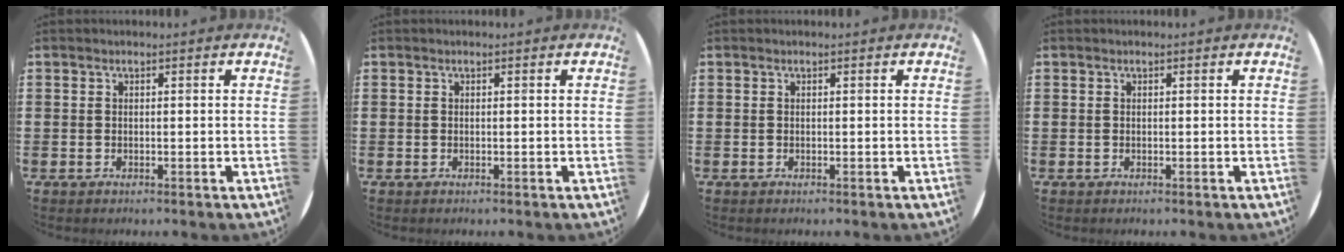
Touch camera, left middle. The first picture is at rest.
{"total": 0.0}
{"total": 0.0}
{"total": 0.0}